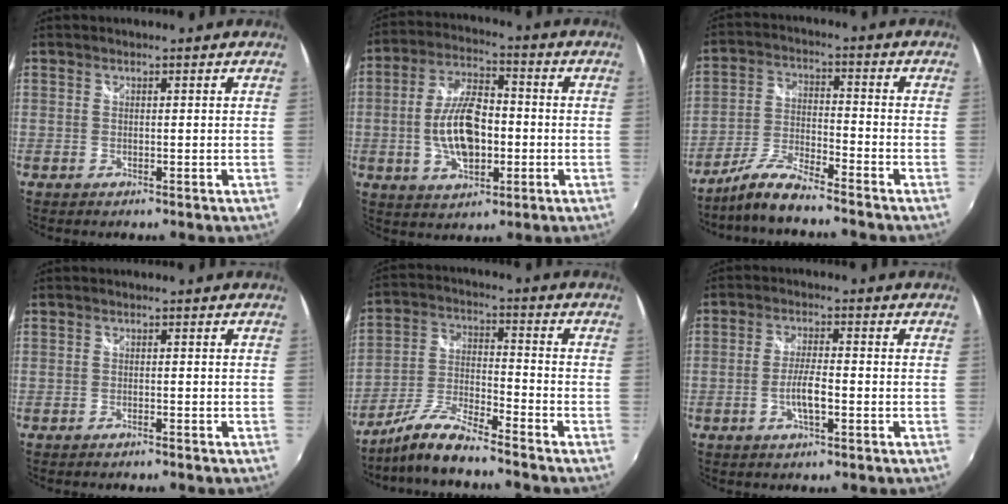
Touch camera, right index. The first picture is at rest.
{"total": 12.6, "force": [-2.1, 6.6, 10.6], "torque": [-0.209, 0.007, -0.034]}
{"total": 7.7, "force": [-6.8, 0.5, 3.6], "torque": [-0.076, 0.006, -0.133]}
{"total": 1.6, "force": [-1.4, 0.4, 0.5], "torque": [-0.020, -0.004, -0.025]}
{"total": 9.5, "force": [-8.5, 0.4, 4.2], "torque": [-0.093, 0.008, -0.167]}
{"total": 4.7, "force": [-1.7, 0.9, 4.3], "torque": [-0.087, 0.001, -0.031]}